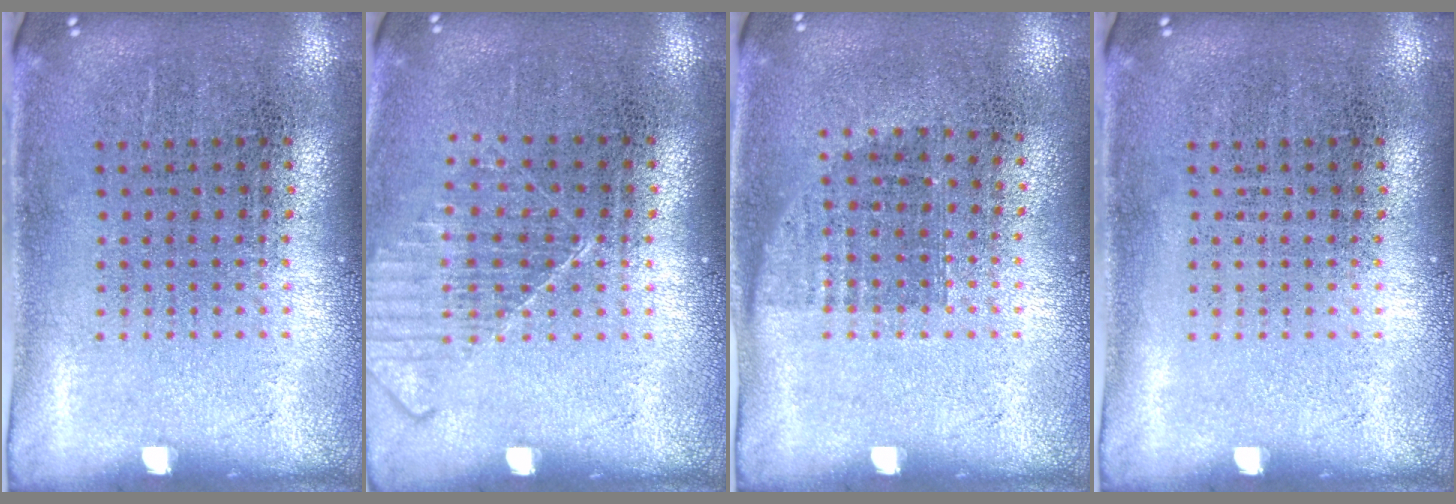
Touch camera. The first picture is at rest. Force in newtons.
{"total": 1.1, "press": 1.1, "slide": 0.1}
{"total": 0.8, "press": 0.6, "slide": 0.4}
{"total": 0.0}